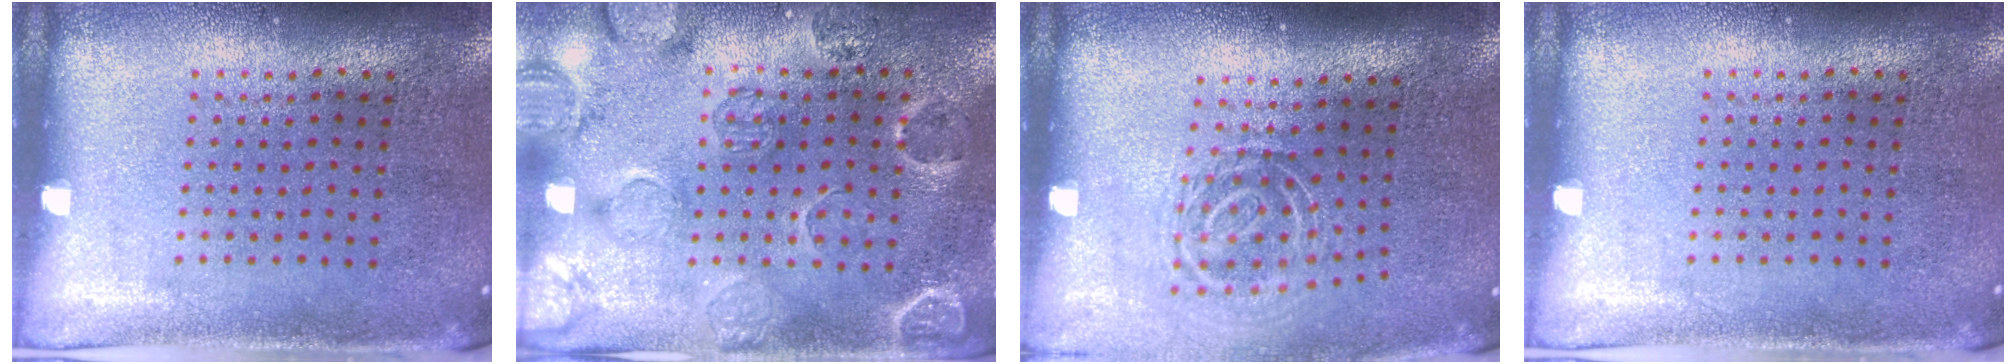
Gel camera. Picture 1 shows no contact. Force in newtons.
{"total": 2.5, "press": 2.0, "slide": 1.5}
{"total": 1.8, "press": 1.2, "slide": 1.4}
{"total": 0.0}